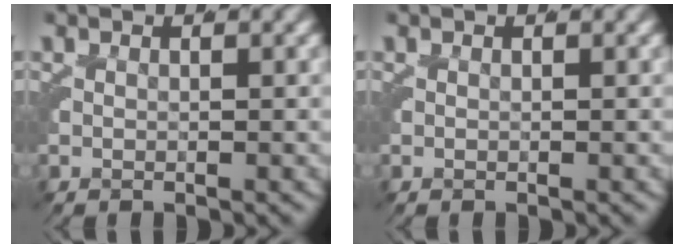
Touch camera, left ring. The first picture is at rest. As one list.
[{"total": 0.0}]